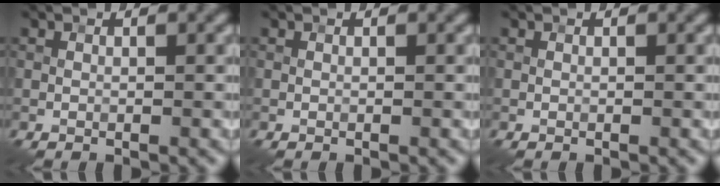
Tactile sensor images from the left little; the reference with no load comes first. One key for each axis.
{"total": 0.0}
{"total": 0.0}